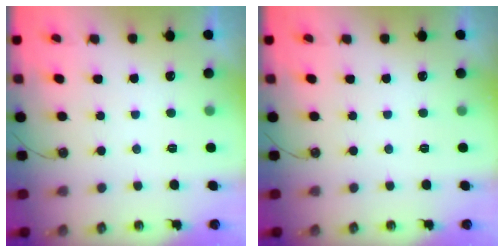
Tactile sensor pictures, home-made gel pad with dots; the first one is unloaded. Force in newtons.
{"total": 0.0}